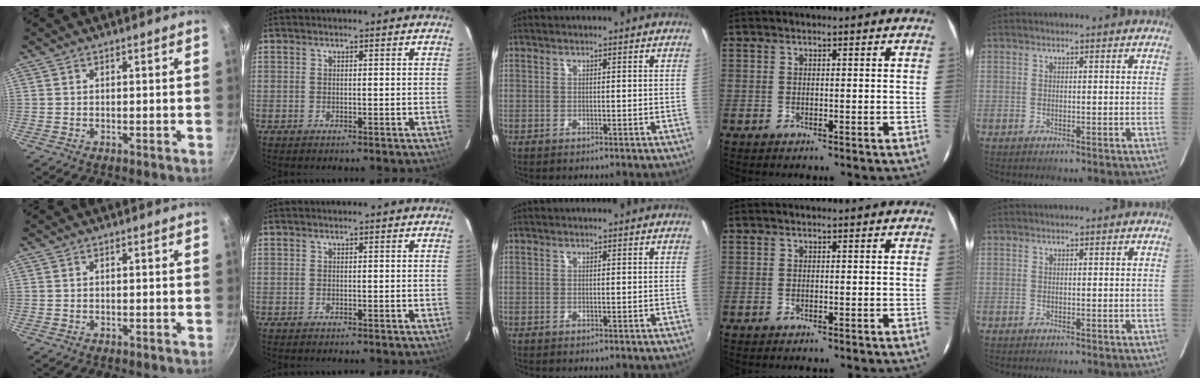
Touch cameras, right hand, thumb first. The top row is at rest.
{}